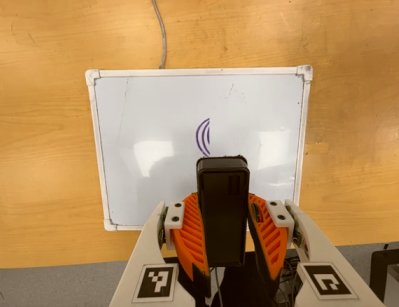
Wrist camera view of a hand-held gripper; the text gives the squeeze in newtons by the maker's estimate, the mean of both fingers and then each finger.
{"total": 6.1, "left": 5.6, "right": 6.7}